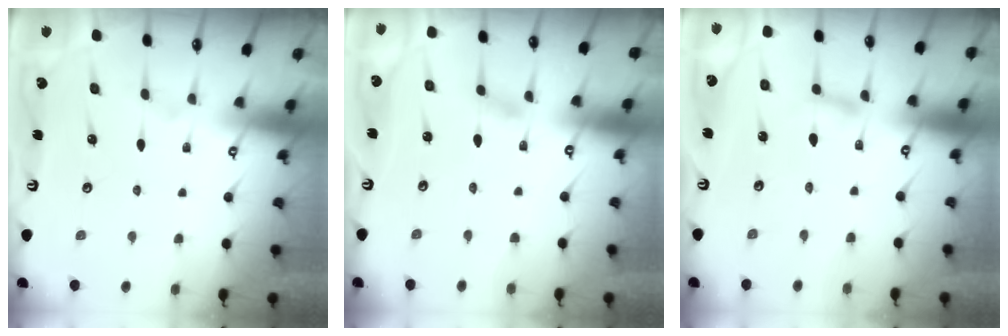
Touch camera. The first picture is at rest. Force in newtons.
{"total": 1.8, "press": 1.8, "slide": 0.2}
{"total": 2.6, "press": 2.6, "slide": 0.2}